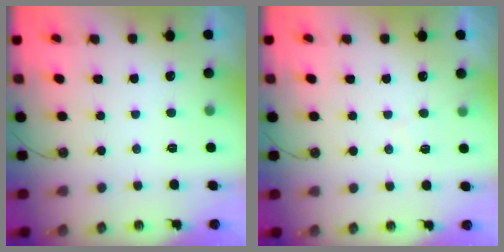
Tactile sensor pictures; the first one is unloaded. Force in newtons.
{"total": 5.7, "press": 5.7, "slide": 0.8}